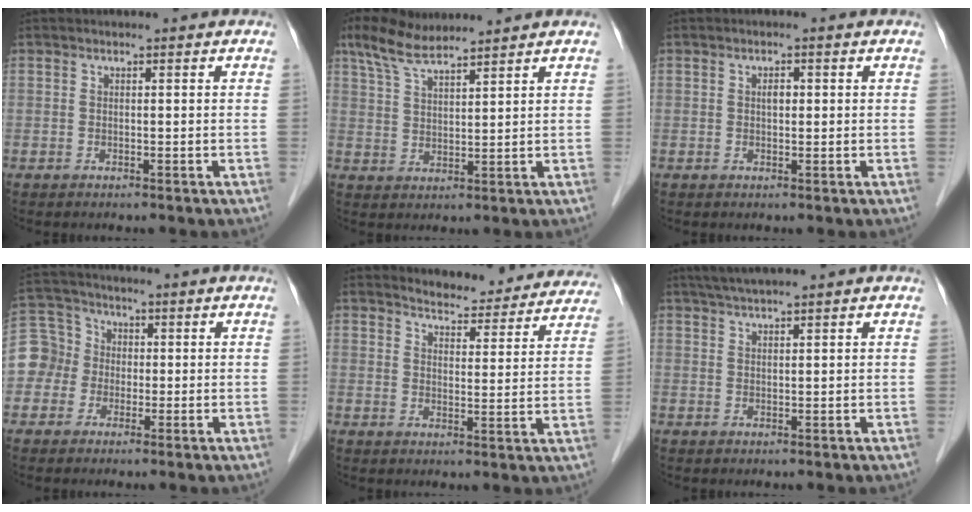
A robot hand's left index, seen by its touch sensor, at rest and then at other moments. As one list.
[{"total": 6.8, "force": [5.6, 1.3, 3.7], "torque": [-0.086, 0.024, 0.111]}, {"total": 1.4, "force": [0.2, 0.7, 1.2], "torque": [-0.019, 0.002, 0.005]}, {"total": 5.6, "force": [-1.1, 5.4, 1.0], "torque": [-0.030, 0.027, -0.023]}, {"total": 14.9, "force": [14.2, 3.4, 2.9], "torque": [-0.012, -0.025, 0.156]}, {"total": 3.8, "force": [3.2, -0.5, 2.0], "torque": [-0.036, 0.020, 0.062]}]